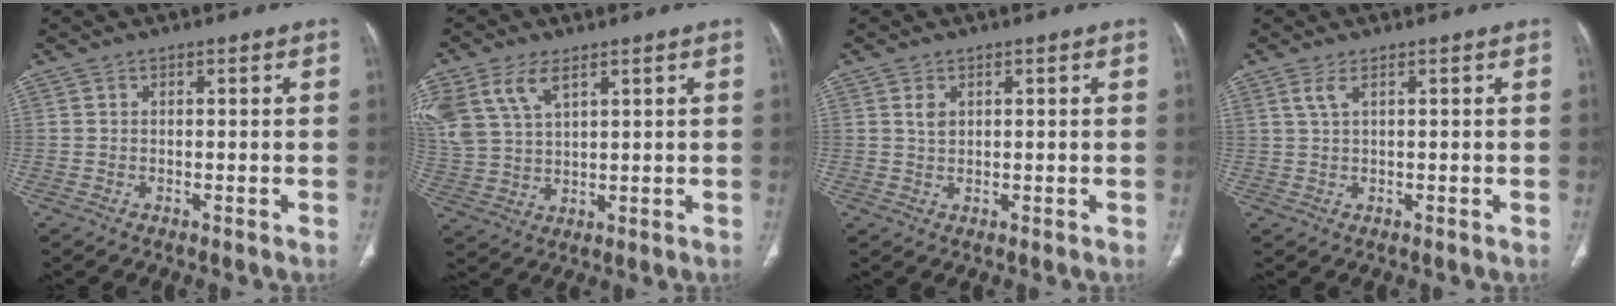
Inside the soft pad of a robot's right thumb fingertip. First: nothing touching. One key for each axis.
{"total": 11.1, "fx": 5.9, "fy": 5.9, "fz": 7.4, "tx": -0.166, "ty": -0.003, "tz": 0.129}
{"total": 1.9, "fx": 0.9, "fy": 1.2, "fz": 1.2, "tx": -0.022, "ty": -0.003, "tz": 0.023}
{"total": 2.2, "fx": 1.2, "fy": 0.4, "fz": 1.8, "tx": -0.048, "ty": 0.002, "tz": 0.032}